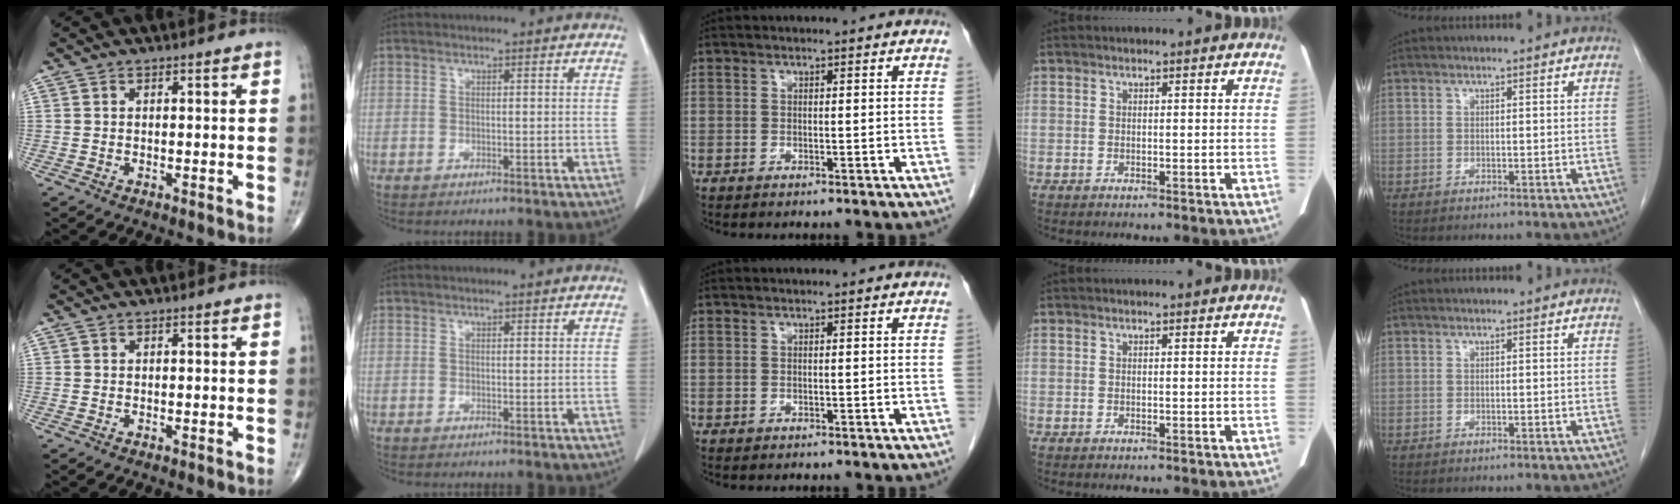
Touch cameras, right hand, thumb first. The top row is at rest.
{}